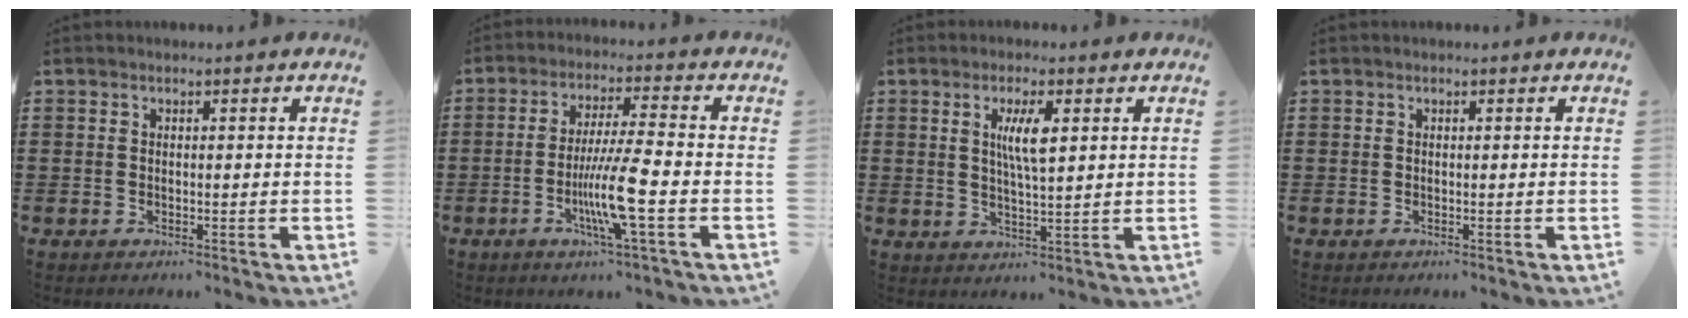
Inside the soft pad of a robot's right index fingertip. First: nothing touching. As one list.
[{"total": 9.0, "force": [-3.1, 0.0, 8.4], "torque": [-0.158, -0.015, -0.059]}, {"total": 5.0, "force": [1.5, 1.2, 4.7], "torque": [-0.096, 0.008, 0.022]}, {"total": 0.0}]